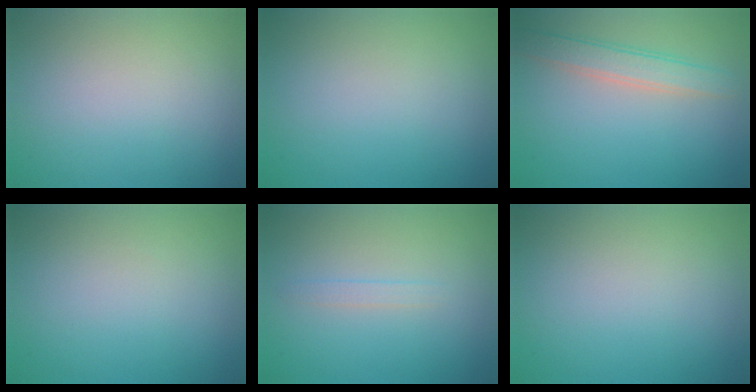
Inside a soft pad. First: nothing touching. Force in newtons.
{"total": 0.0}
{"total": 3.0, "press": 3.0, "slide": 0.2}
{"total": 0.0}
{"total": 0.8, "press": 0.8, "slide": 0.2}
{"total": 0.0}